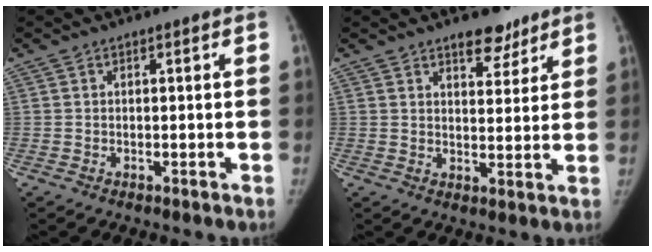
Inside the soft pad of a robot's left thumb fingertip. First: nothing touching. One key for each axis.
{"total": 6.0, "fx": 4.4, "fy": 2.9, "fz": 2.8, "tx": -0.013, "ty": -0.029, "tz": 0.066}